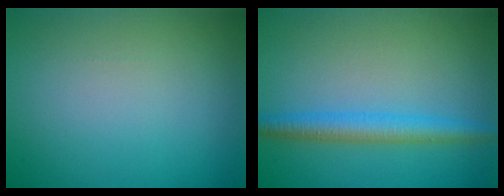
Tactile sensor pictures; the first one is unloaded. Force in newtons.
{"total": 3.5, "press": 3.5, "slide": 0.1}